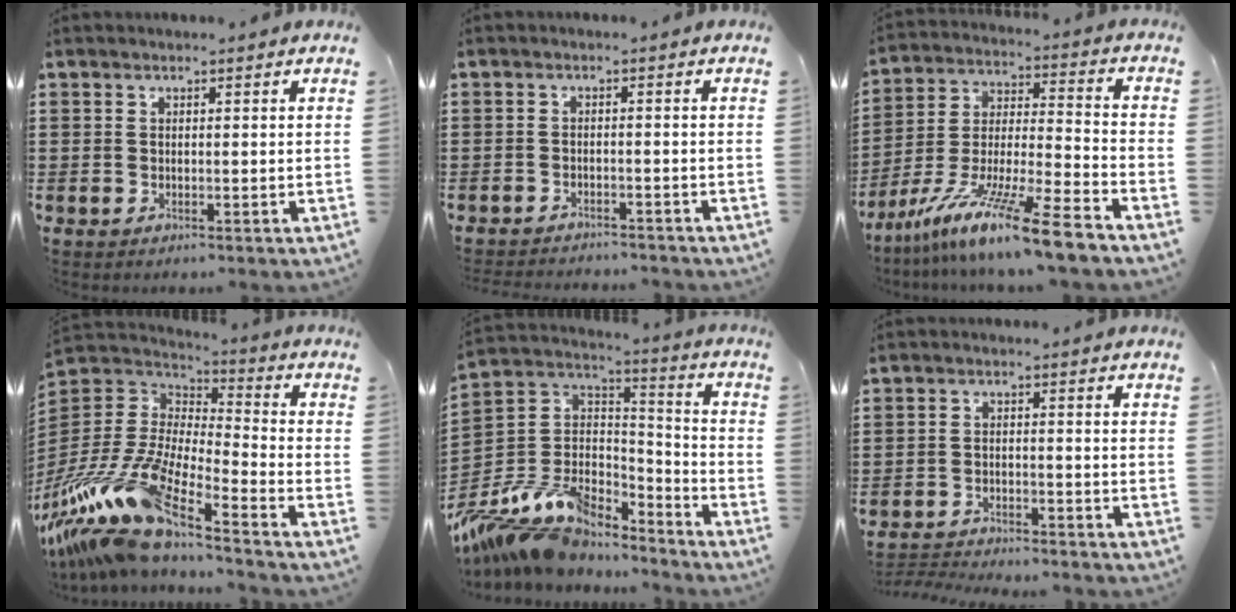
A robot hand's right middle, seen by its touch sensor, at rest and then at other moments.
{"total": 2.0, "force": [-2.0, 0.0, 0.0], "torque": [-0.007, -0.001, -0.042]}
{"total": 13.5, "force": [-10.8, -0.6, 8.1], "torque": [-0.148, 0.010, -0.206]}
{"total": 15.2, "force": [-11.1, 3.9, 9.6], "torque": [-0.242, -0.004, -0.217]}
{"total": 12.6, "force": [-10.2, 5.9, 4.4], "torque": [-0.108, 0.020, -0.193]}
{"total": 3.1, "force": [-3.1, 0.1, 0.1], "torque": [-0.008, -0.002, -0.065]}